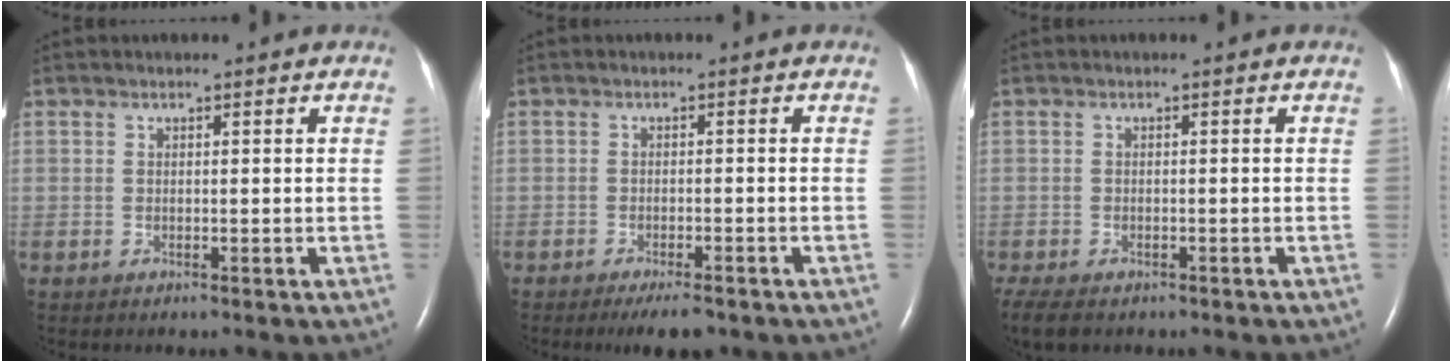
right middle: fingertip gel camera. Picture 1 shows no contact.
{"total": 4.3, "force": [-3.2, 1.0, 2.6], "torque": [-0.038, -0.005, -0.047]}
{"total": 7.3, "force": [-5.1, 3.6, 3.8], "torque": [-0.088, -0.016, -0.078]}